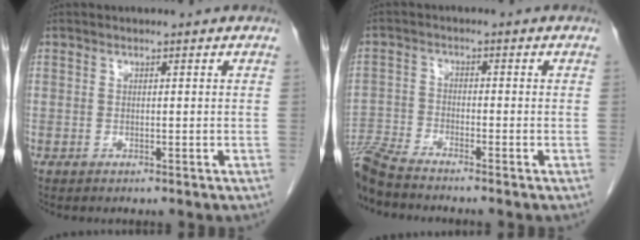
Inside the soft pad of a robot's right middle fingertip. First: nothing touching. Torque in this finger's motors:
{"motor_torque": [0.88, -1.26, 0.18, 0.08]}